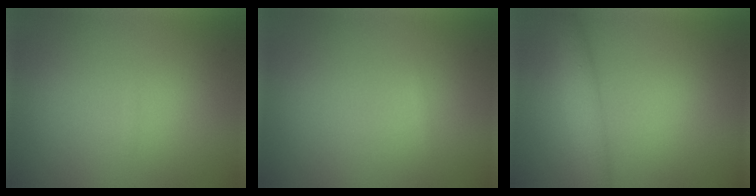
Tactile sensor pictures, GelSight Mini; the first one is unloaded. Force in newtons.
{"total": 0.0}
{"total": 2.7, "press": 2.7, "slide": 0.1}